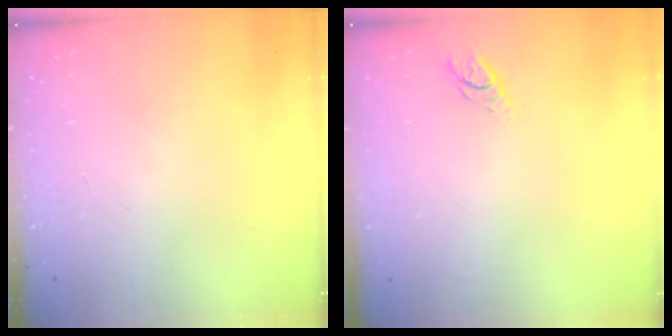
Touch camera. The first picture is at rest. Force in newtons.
{"total": 3.7, "press": 3.7, "slide": 0.5}